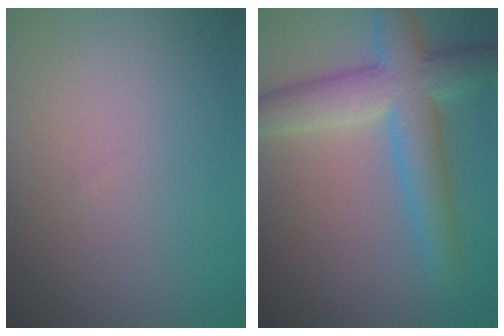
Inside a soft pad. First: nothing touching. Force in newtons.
{"total": 7.3, "press": 7.3, "slide": 0.3}